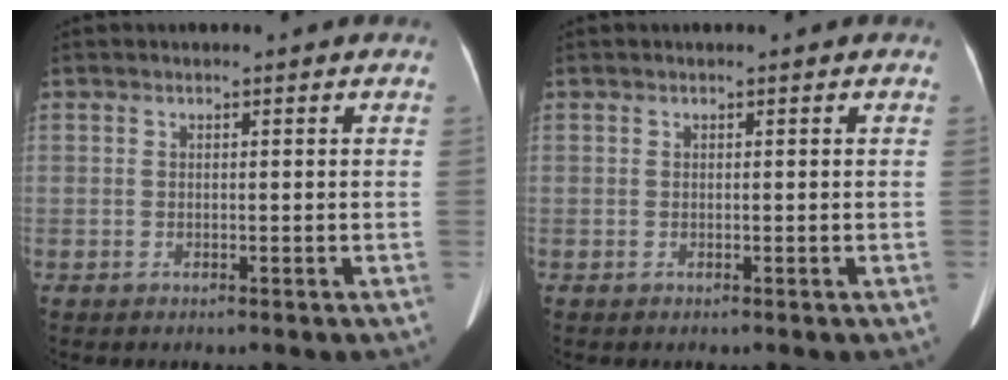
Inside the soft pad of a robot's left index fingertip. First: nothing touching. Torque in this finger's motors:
{"motor_torque": [0.00, 0.00, 0.00, 0.00]}